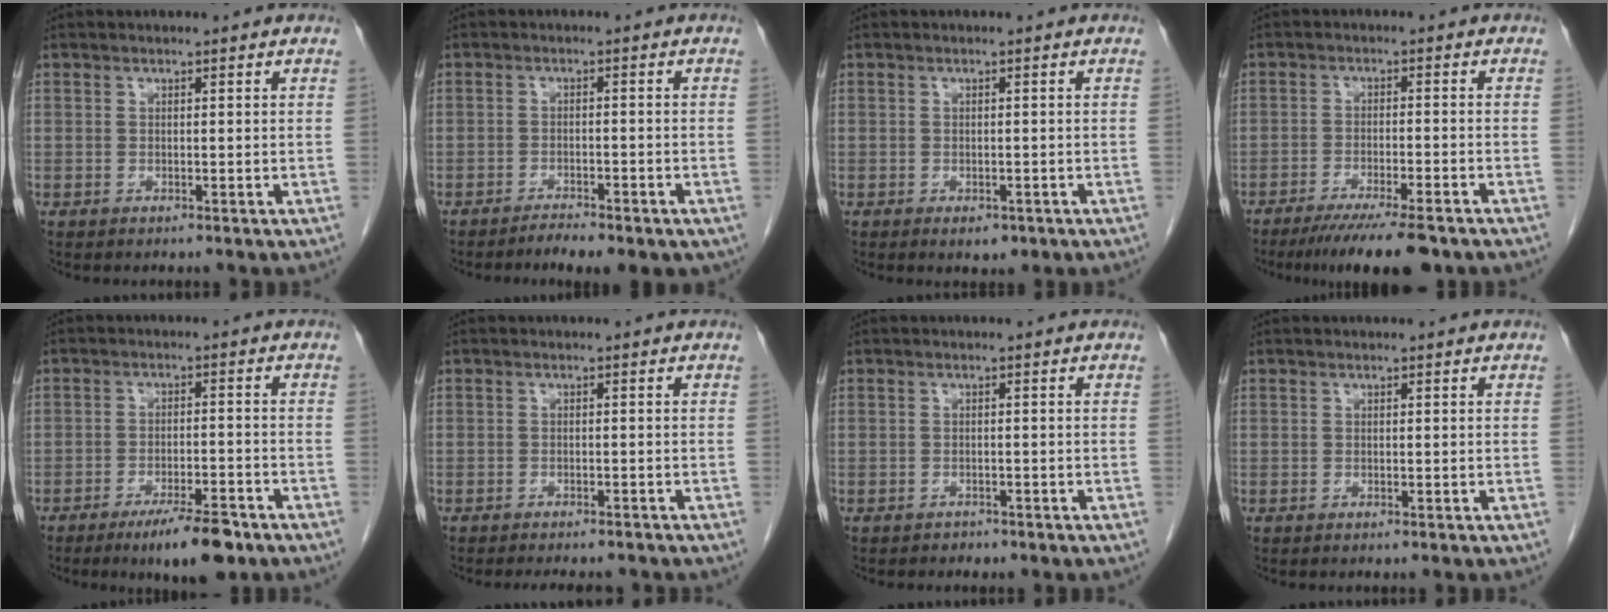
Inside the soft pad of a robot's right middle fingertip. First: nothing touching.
{"total": 5.9, "force": [-4.4, 2.2, 3.3], "torque": [-0.047, 0.003, -0.059]}
{"total": 2.2, "force": [-1.2, 1.2, 1.4], "torque": [-0.017, 0.000, -0.007]}
{"total": 10.8, "force": [-8.4, 1.0, 6.7], "torque": [-0.093, -0.021, -0.129]}
{"total": 7.9, "force": [-5.4, 1.7, 5.4], "torque": [-0.083, -0.007, -0.082]}
{"total": 6.2, "force": [-5.7, 1.5, 2.0], "torque": [-0.022, -0.004, -0.069]}
{"total": 1.5, "force": [-1.3, 0.7, 0.1], "torque": [-0.009, 0.001, -0.018]}
{"total": 0.0}